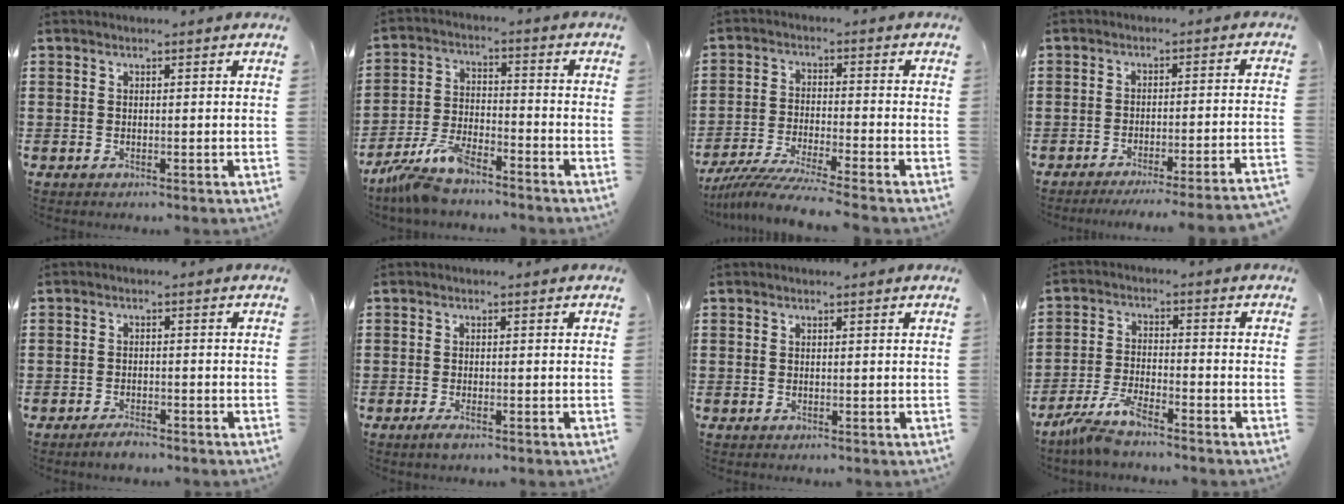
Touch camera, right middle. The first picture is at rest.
{"total": 7.5, "force": [-6.4, 1.5, 3.5], "torque": [-0.087, -0.003, -0.128]}
{"total": 6.4, "force": [-5.9, -0.5, 2.3], "torque": [-0.053, -0.018, -0.117]}
{"total": 3.7, "force": [-3.4, -0.6, 1.4], "torque": [-0.023, -0.007, -0.071]}
{"total": 2.1, "force": [-1.9, 0.5, 0.9], "torque": [-0.017, 0.003, -0.037]}
{"total": 1.4, "force": [-0.7, 0.3, 1.2], "torque": [-0.020, -0.003, -0.012]}
{"total": 0.0}
{"total": 5.7, "force": [-4.8, 0.7, 3.0], "torque": [-0.076, -0.010, -0.096]}